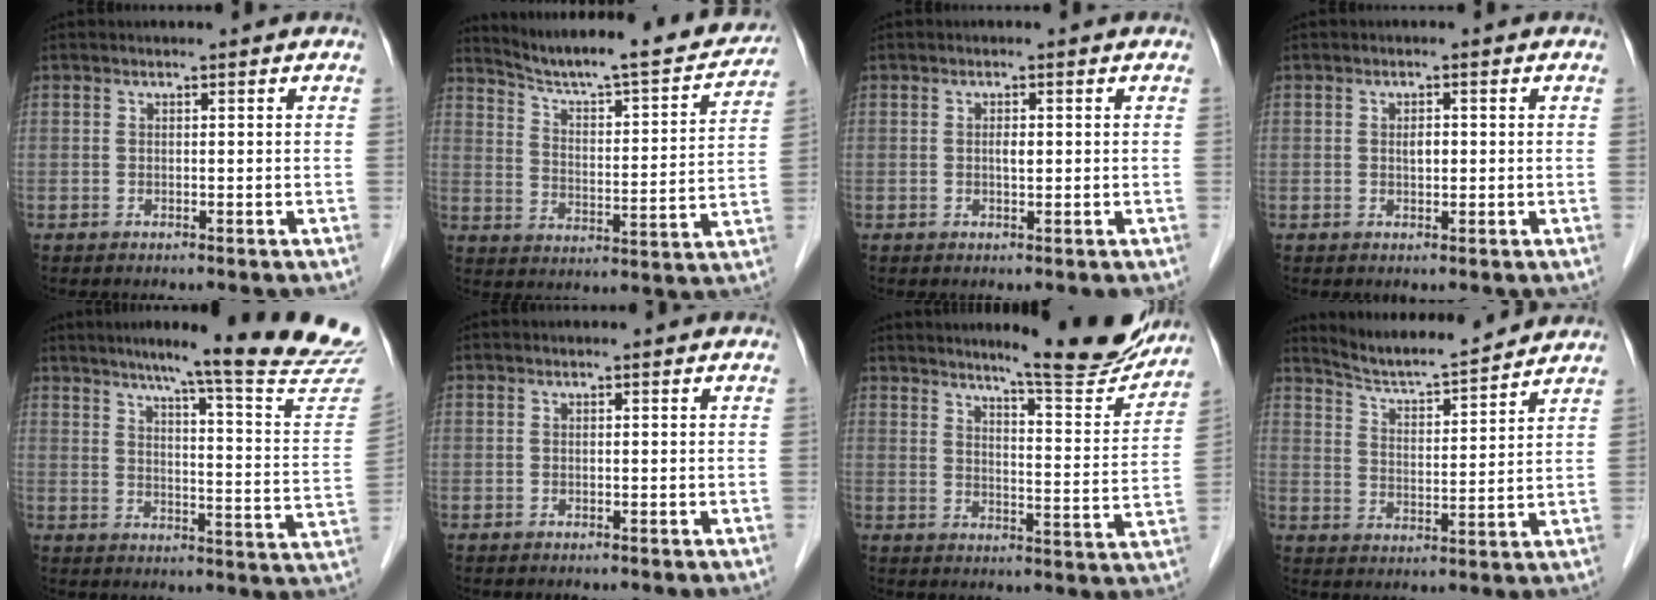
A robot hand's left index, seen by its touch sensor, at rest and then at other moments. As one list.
[{"total": 20.3, "force": [18.5, 2.4, 8.1], "torque": [-0.123, -0.020, 0.254]}, {"total": 1.2, "force": [0.1, 0.4, 1.1], "torque": [-0.019, 0.000, 0.002]}, {"total": 1.4, "force": [0.1, 0.7, 1.3], "torque": [-0.020, 0.001, 0.003]}, {"total": 22.7, "force": [19.9, -0.9, 11.0], "torque": [-0.145, -0.077, 0.241]}, {"total": 0.0}, {"total": 13.7, "force": [12.4, 0.4, 5.6], "torque": [-0.071, -0.031, 0.161]}, {"total": 11.1, "force": [10.6, 0.3, 3.1], "torque": [-0.060, 0.008, 0.171]}]